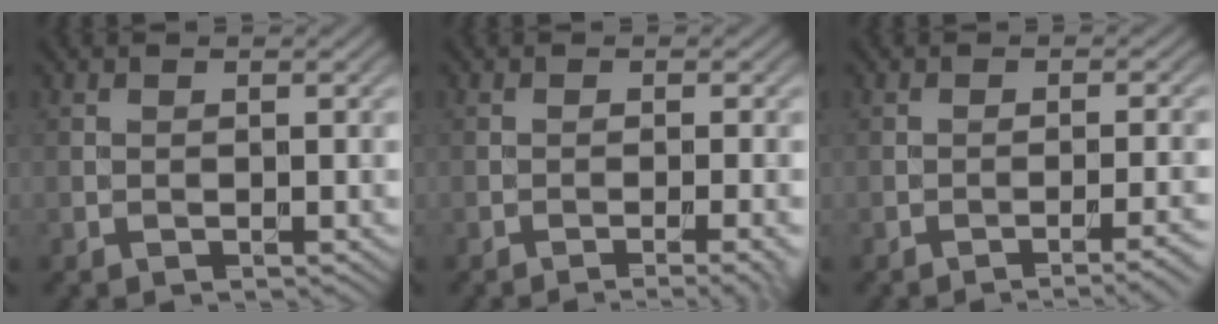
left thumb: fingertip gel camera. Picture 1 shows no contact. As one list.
[{"total": 3.3, "force": [-1.6, 0.6, 2.8], "torque": [-0.032, 0.005, -0.028]}, {"total": 3.7, "force": [-2.0, 0.7, 3.1], "torque": [-0.041, 0.010, -0.036]}]